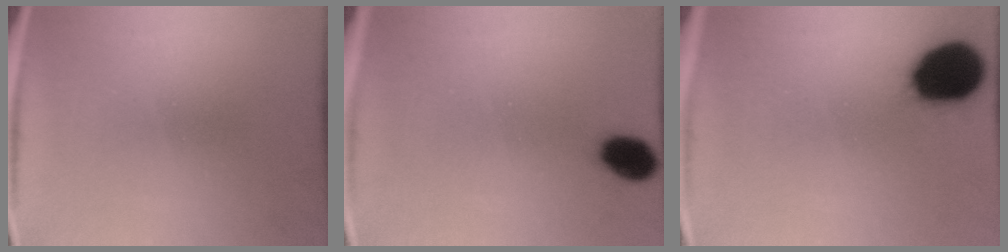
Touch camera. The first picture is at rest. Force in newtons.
{"total": 6.0}
{"total": 16.8}